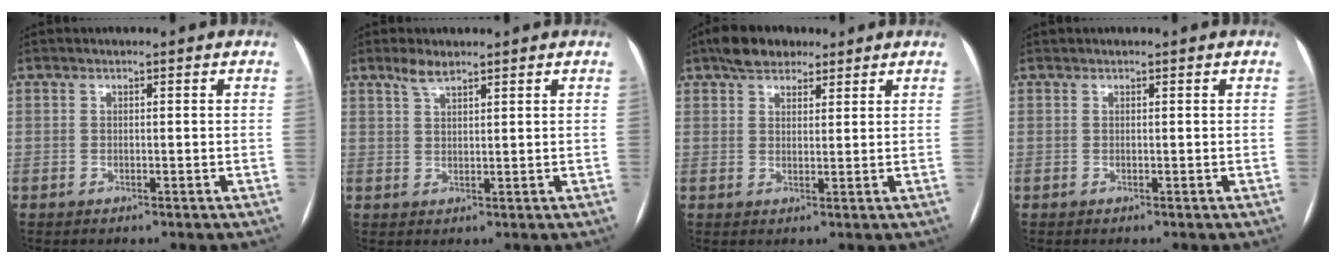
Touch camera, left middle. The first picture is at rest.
{"total": 2.6, "force": [2.1, 0.5, 1.4], "torque": [-0.034, 0.007, 0.043]}
{"total": 5.4, "force": [4.0, 2.9, 2.2], "torque": [-0.041, 0.020, 0.070]}
{"total": 0.0}